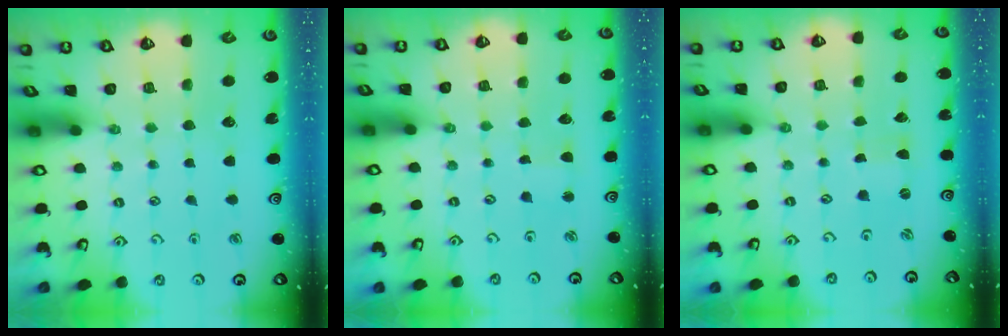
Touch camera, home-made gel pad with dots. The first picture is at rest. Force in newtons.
{"total": 1.9, "press": 1.9, "slide": 0.2}
{"total": 0.0}